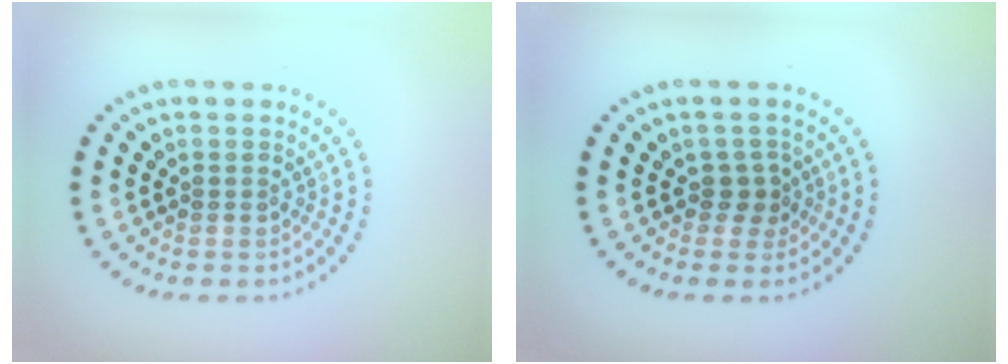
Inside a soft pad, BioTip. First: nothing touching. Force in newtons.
{"total": 1.6, "press": 1.2, "slide": 1.0}